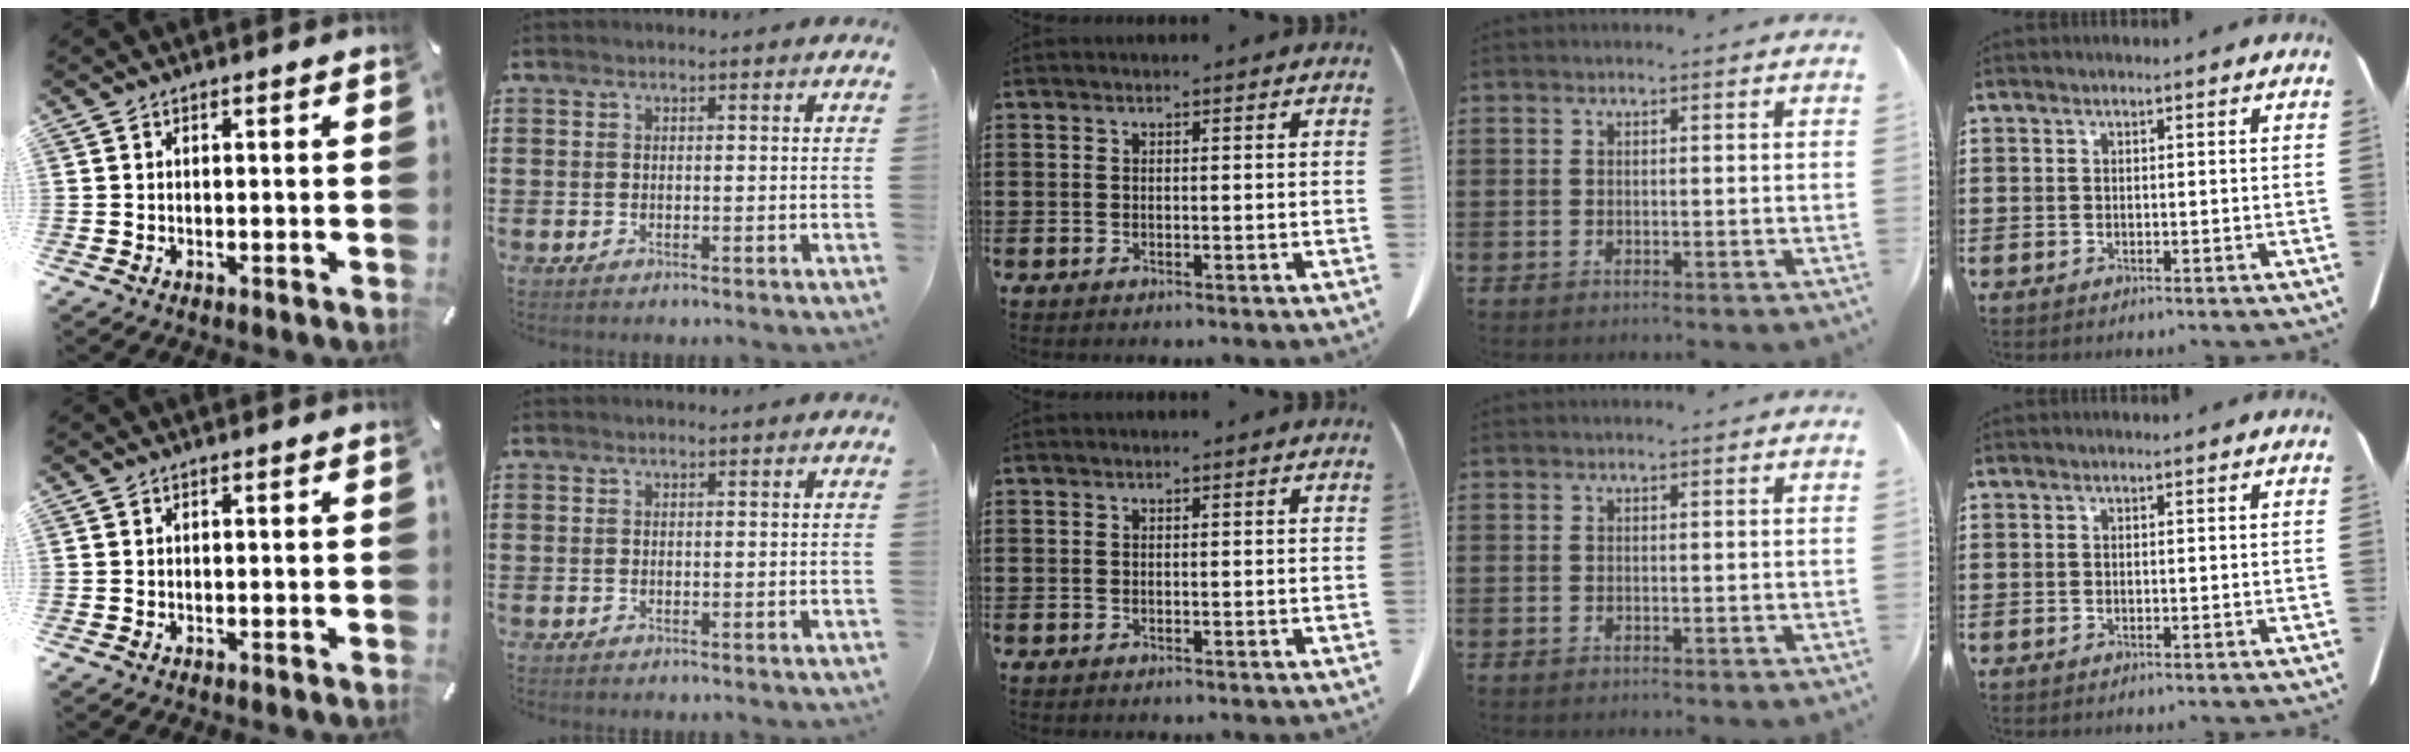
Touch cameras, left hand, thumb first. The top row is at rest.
{}